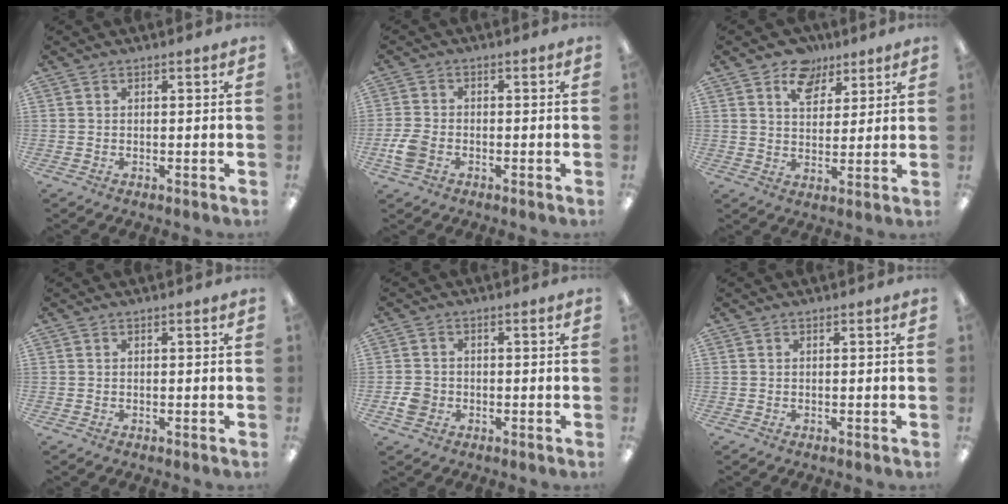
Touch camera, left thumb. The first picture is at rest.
{"total": 5.1, "force": [-2.0, 3.4, 3.2], "torque": [-0.068, 0.008, -0.038]}
{"total": 8.9, "force": [5.7, 5.9, 3.6], "torque": [-0.052, -0.023, 0.102]}
{"total": 0.0}
{"total": 3.6, "force": [-1.1, 3.0, 1.5], "torque": [-0.015, 0.003, -0.021]}
{"total": 0.0}